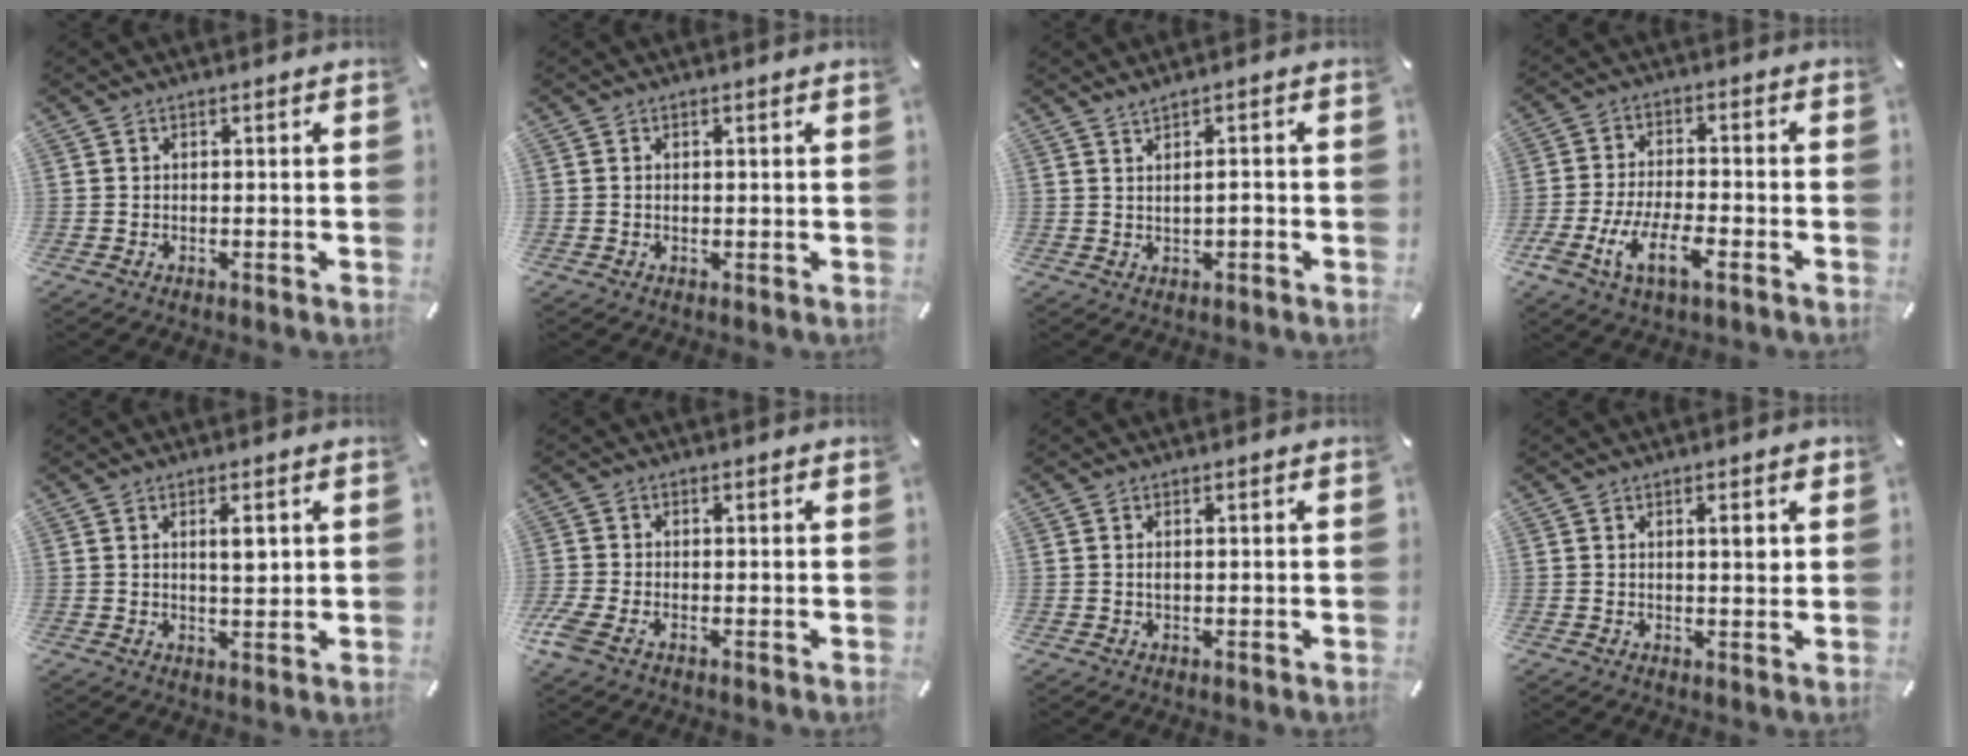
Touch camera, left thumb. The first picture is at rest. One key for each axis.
{"total": 0.6, "fx": 0.1, "fy": 0.1, "fz": 0.6, "tx": -0.010, "ty": -0.001, "tz": 0.002}
{"total": 1.9, "fx": 0.6, "fy": 0.5, "fz": 1.7, "tx": -0.030, "ty": 0.000, "tz": 0.010}
{"total": 10.0, "fx": -4.9, "fy": 4.1, "fz": 7.7, "tx": -0.170, "ty": 0.006, "tz": -0.093}
{"total": 3.8, "fx": 1.2, "fy": 1.2, "fz": 3.4, "tx": -0.056, "ty": -0.004, "tz": 0.015}
{"total": 2.9, "fx": -1.3, "fy": 1.4, "fz": 2.1, "tx": -0.061, "ty": -0.004, "tz": -0.030}
{"total": 0.8, "fx": 0.1, "fy": 0.3, "fz": 0.7, "tx": -0.014, "ty": 0.002, "tz": 0.001}
{"total": 2.8, "fx": 1.2, "fy": 0.8, "fz": 2.4, "tx": -0.033, "ty": -0.001, "tz": 0.014}